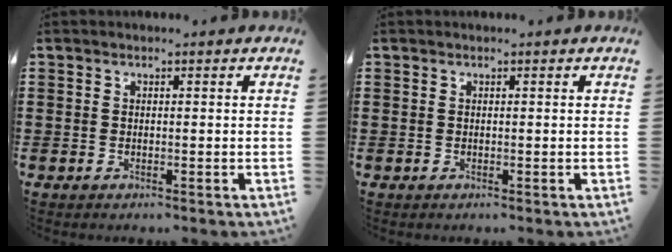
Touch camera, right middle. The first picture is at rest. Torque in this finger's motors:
{"motor_torque": [0.45, -0.76, -0.07, -0.01]}